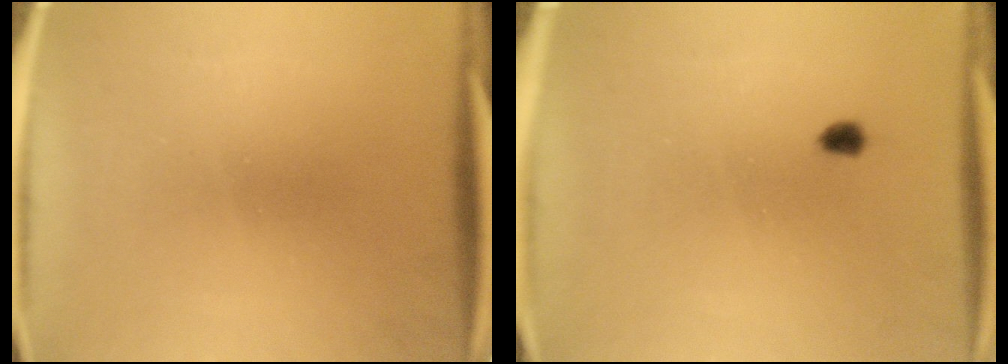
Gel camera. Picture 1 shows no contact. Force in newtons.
{"total": 1.7}